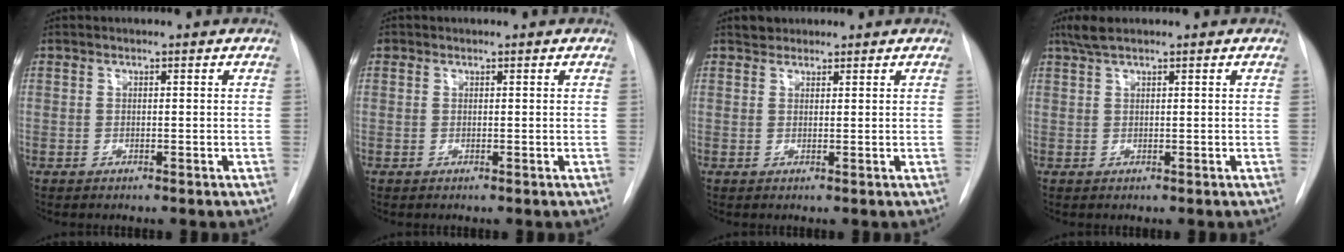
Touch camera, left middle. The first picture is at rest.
{"total": 0.0}
{"total": 1.6, "force": [1.3, 0.8, -0.1], "torque": [0.003, 0.003, 0.019]}
{"total": 2.5, "force": [1.9, 0.2, 1.5], "torque": [-0.037, 0.010, 0.042]}